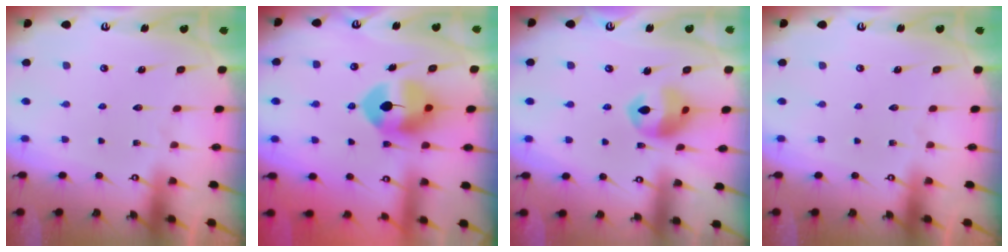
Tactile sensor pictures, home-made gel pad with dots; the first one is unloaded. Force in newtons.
{"total": 9.4, "press": 9.3, "slide": 1.1}
{"total": 12.0, "press": 11.8, "slide": 1.6}
{"total": 0.0}